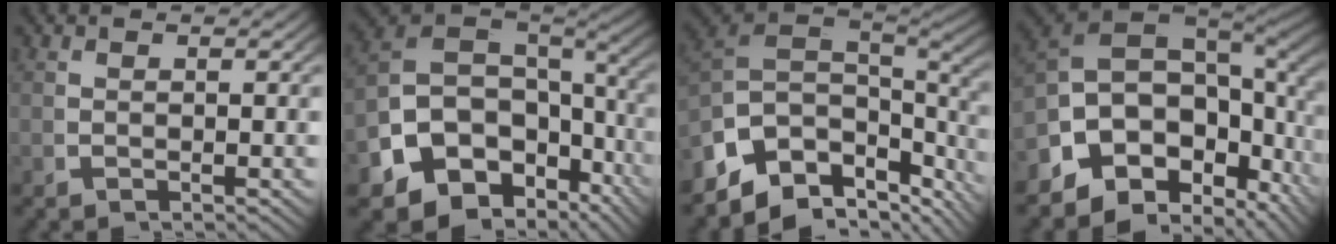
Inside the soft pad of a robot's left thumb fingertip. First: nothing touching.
{"total": 14.8, "force": [-3.2, 10.8, 9.6], "torque": [-0.205, -0.049, -0.034]}
{"total": 13.7, "force": [-3.0, 9.1, 9.7], "torque": [-0.217, -0.047, -0.017]}
{"total": 16.5, "force": [-1.4, 11.4, 11.8], "torque": [-0.224, -0.049, -0.003]}